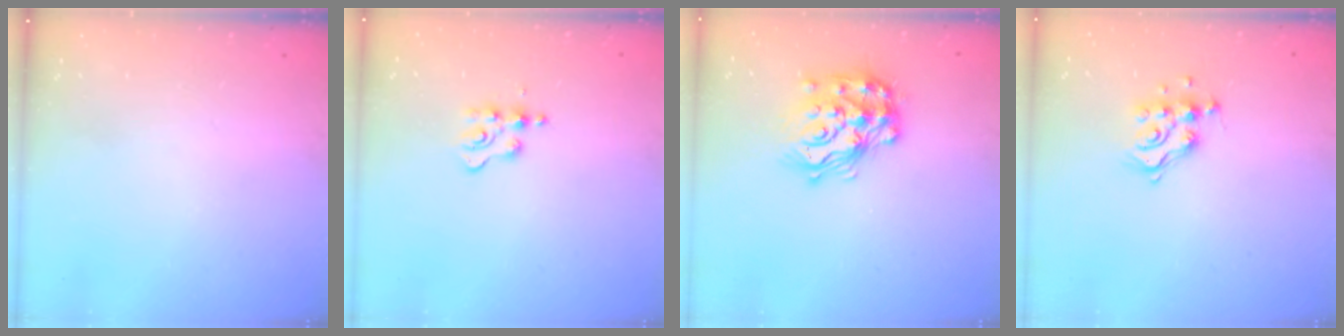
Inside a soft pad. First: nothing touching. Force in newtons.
{"total": 3.2, "press": 3.2, "slide": 0.5}
{"total": 17.9, "press": 17.8, "slide": 1.2}
{"total": 10.5, "press": 10.5, "slide": 0.9}